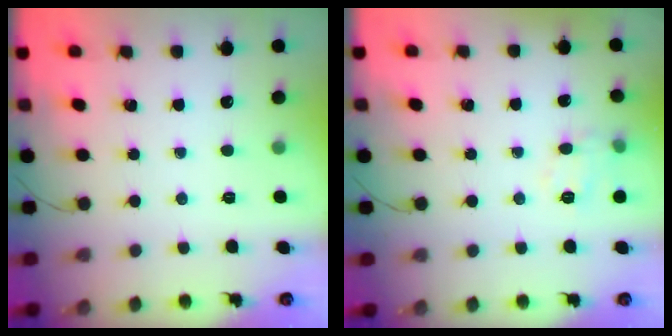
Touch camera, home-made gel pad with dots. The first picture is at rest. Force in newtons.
{"total": 6.0, "press": 5.9, "slide": 1.0}